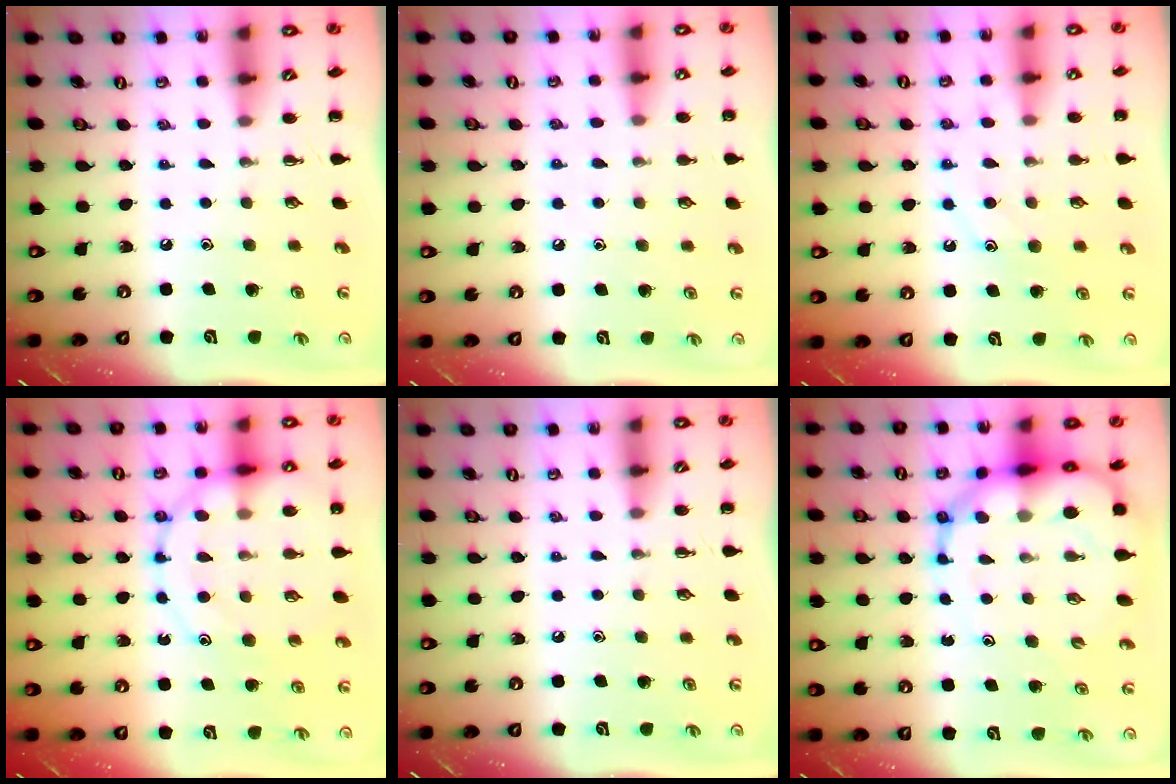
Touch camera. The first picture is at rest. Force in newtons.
{"total": 6.6, "press": 6.2, "slide": 2.2}
{"total": 9.7, "press": 9.7, "slide": 0.9}
{"total": 16.1, "press": 15.9, "slide": 2.6}
{"total": 0.0}
{"total": 15.5, "press": 15.0, "slide": 4.1}